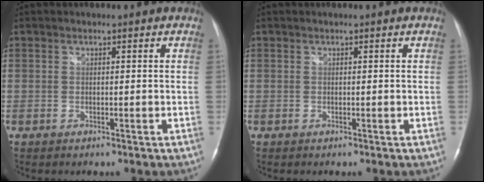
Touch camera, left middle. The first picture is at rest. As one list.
[{"total": 0.0}]